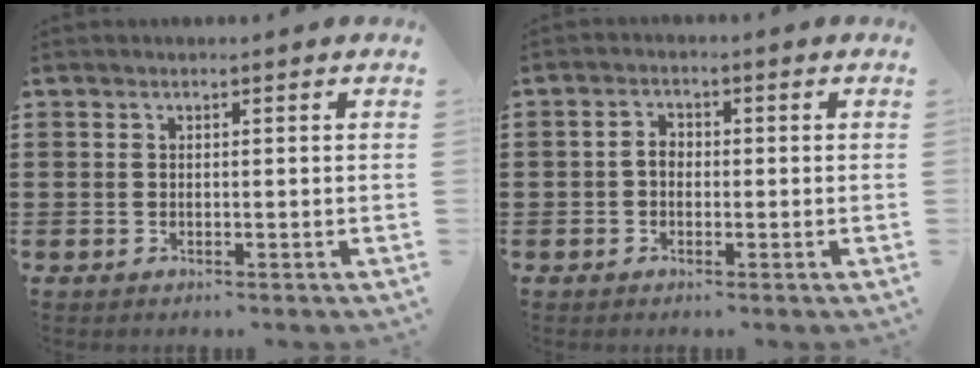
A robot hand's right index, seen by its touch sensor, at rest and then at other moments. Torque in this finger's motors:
{"motor_torque": [0.47, -0.40, 0.09, 0.05]}